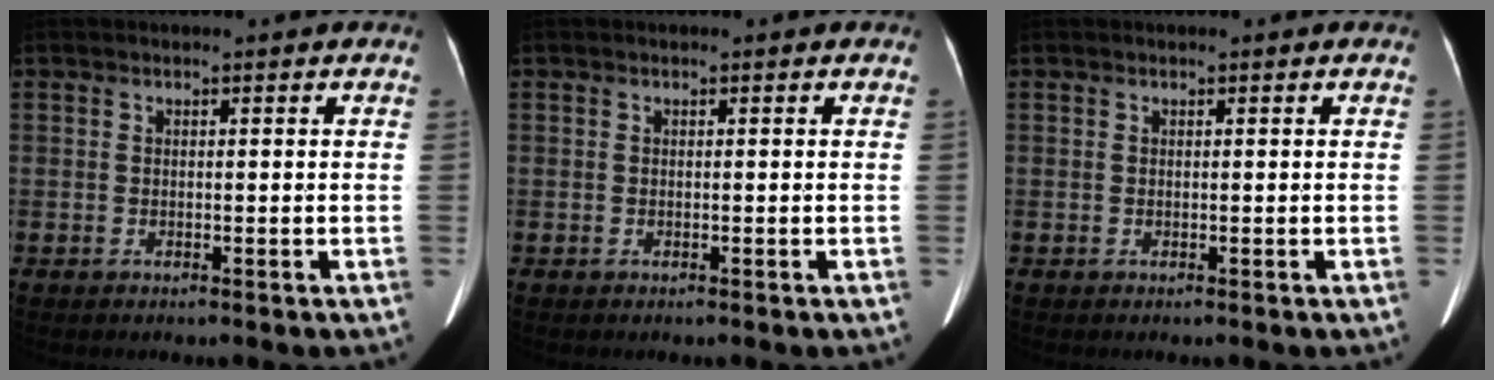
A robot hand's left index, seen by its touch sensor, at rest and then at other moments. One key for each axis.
{"total": 0.0}
{"total": 0.0}